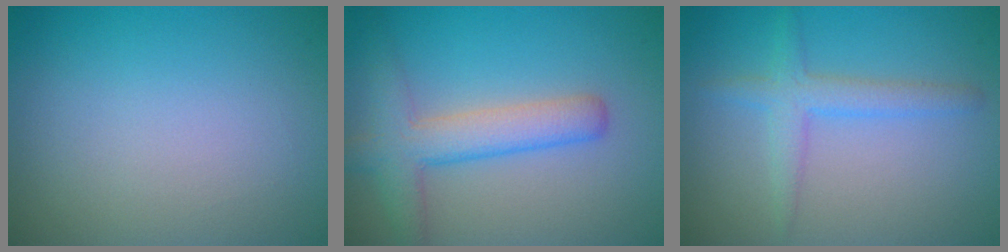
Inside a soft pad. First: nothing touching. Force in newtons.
{"total": 4.5, "press": 4.5, "slide": 0.2}
{"total": 2.6, "press": 2.6, "slide": 0.1}